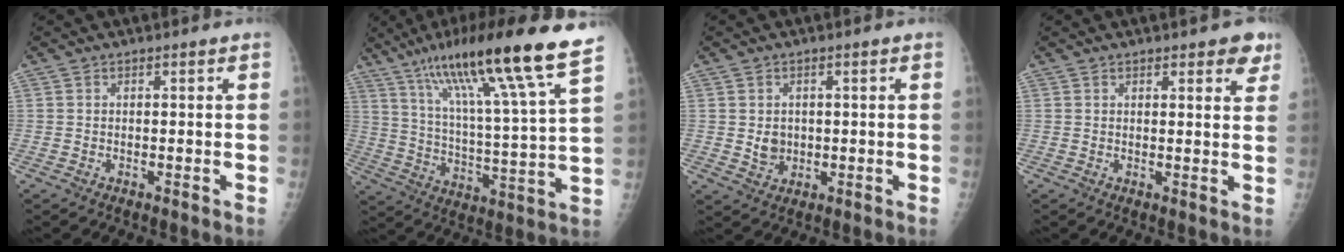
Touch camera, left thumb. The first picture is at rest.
{"total": 21.8, "force": [14.5, 1.1, 16.3], "torque": [-0.254, -0.044, 0.238]}
{"total": 3.5, "force": [0.1, 3.0, 1.8], "torque": [-0.015, -0.002, 0.011]}
{"total": 4.2, "force": [2.8, 1.7, 2.7], "torque": [-0.009, -0.012, 0.029]}